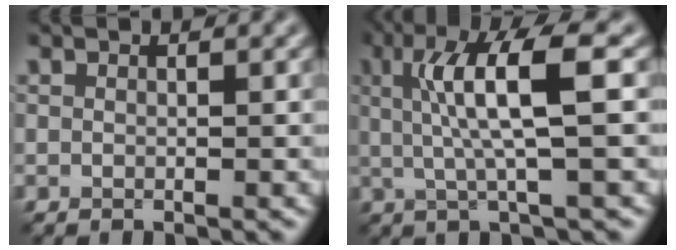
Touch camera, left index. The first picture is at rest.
{"total": 6.9, "force": [1.2, 1.2, 6.7], "torque": [-0.121, 0.006, 0.023]}